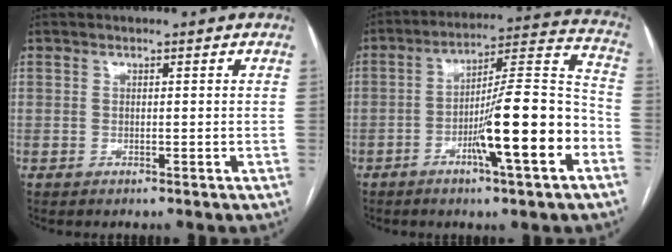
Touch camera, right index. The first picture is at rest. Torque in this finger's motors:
{"motor_torque": [2.14, 0.00, 1.05, 0.21]}